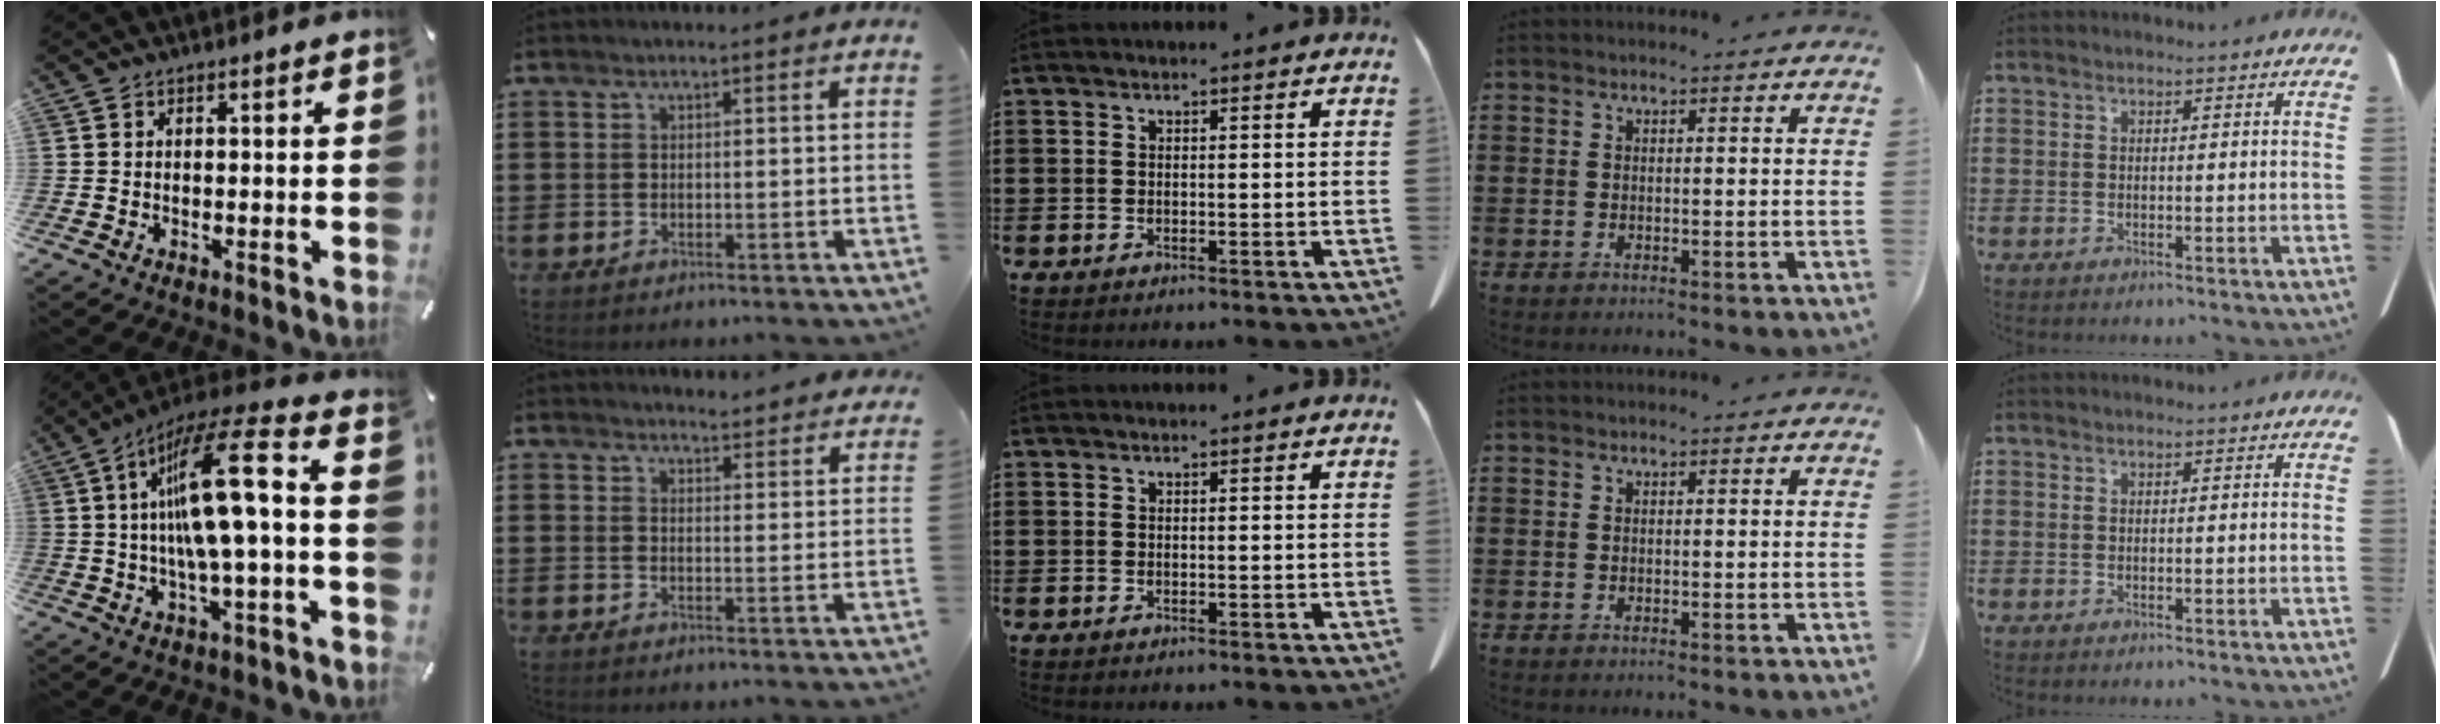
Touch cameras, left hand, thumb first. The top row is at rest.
{"thumb": {"total": 17.3, "force": [2.3, 2.9, 16.9], "torque": [-0.304, -0.014, 0.022]}, "index": {"total": 3.5, "force": [3.5, 0.3, 0.2], "torque": [-0.007, -0.015, 0.065]}}